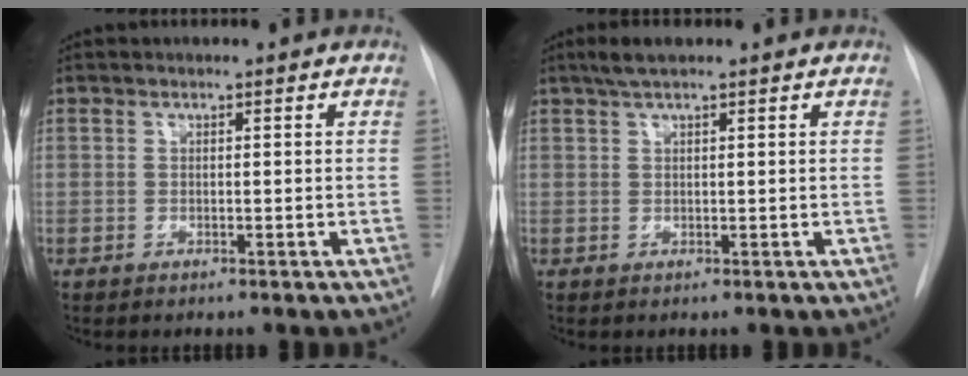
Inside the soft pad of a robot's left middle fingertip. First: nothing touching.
{"total": 2.8, "force": [2.1, 0.3, 1.9], "torque": [-0.040, 0.011, 0.038]}